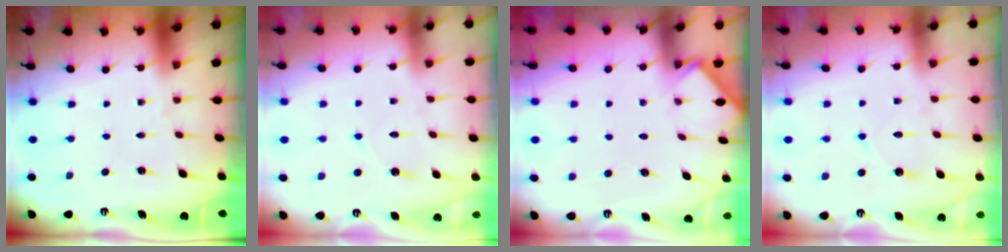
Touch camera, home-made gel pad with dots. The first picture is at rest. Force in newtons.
{"total": 5.8, "press": 5.8, "slide": 0.6}
{"total": 2.5, "press": 2.5, "slide": 0.4}
{"total": 7.2, "press": 7.2, "slide": 0.7}